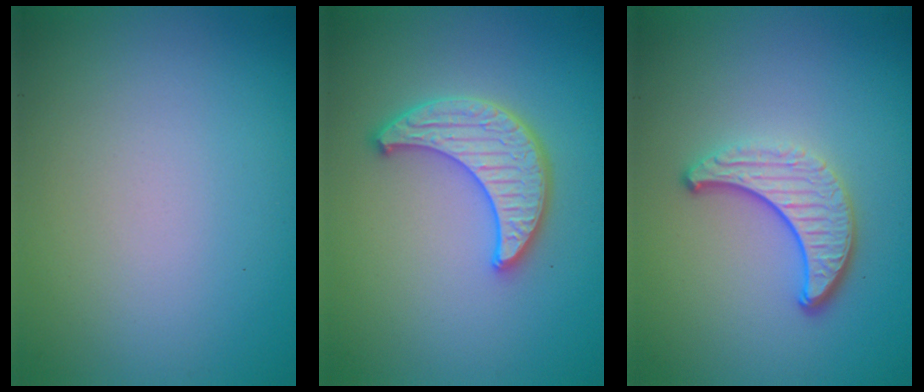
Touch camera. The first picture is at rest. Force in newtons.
{"total": 4.1, "press": 3.7, "slide": 1.8}
{"total": 3.8, "press": 2.9, "slide": 2.4}